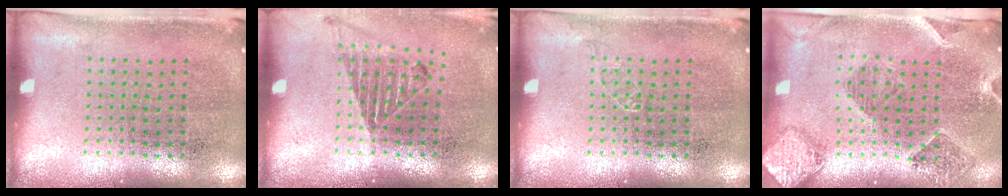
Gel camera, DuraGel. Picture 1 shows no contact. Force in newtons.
{"total": 1.1, "press": 1.1, "slide": 0.2}
{"total": 0.6, "press": 0.6, "slide": 0.1}
{"total": 1.6, "press": 1.5, "slide": 0.3}